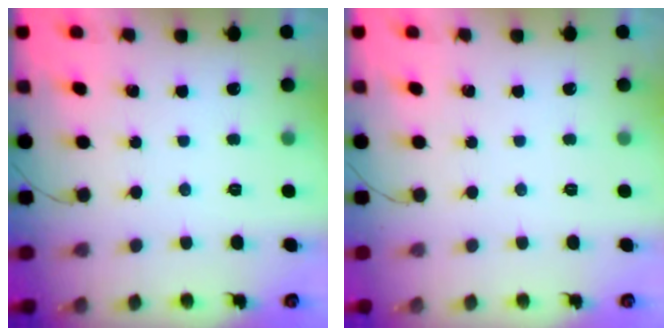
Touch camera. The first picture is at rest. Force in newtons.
{"total": 0.0}